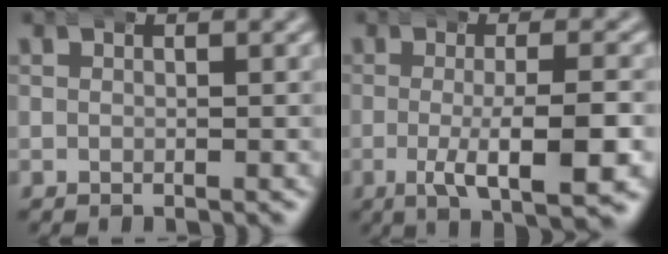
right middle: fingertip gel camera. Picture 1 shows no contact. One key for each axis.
{"total": 7.1, "fx": -1.6, "fy": 1.8, "fz": 6.6, "tx": -0.113, "ty": -0.014, "tz": -0.018}